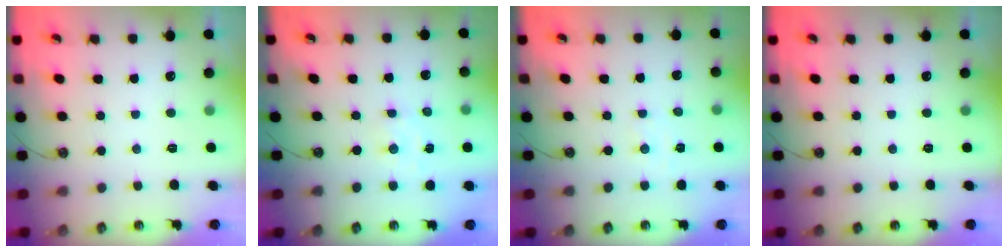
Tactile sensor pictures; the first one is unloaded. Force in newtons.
{"total": 3.0, "press": 3.0, "slide": 0.4}
{"total": 3.4, "press": 3.3, "slide": 0.5}
{"total": 0.0}